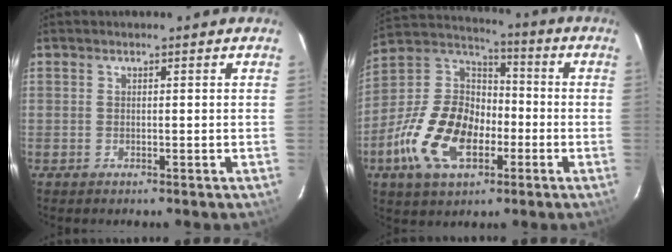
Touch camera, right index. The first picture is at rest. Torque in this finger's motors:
{"motor_torque": [2.14, 0.00, 1.05, 0.21]}